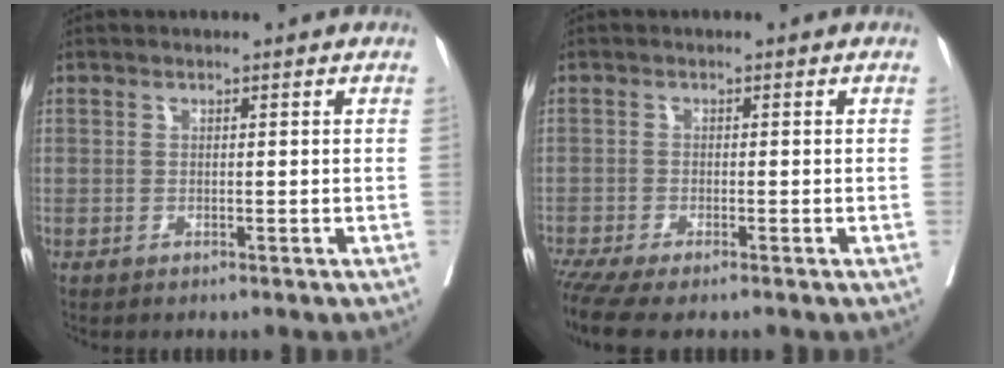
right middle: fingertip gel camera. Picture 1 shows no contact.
{"total": 5.0, "force": [-3.9, 0.5, 3.0], "torque": [-0.052, -0.011, -0.072]}